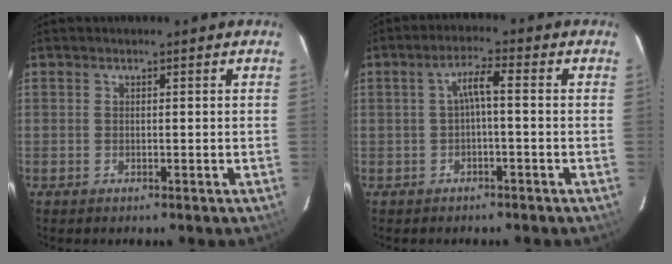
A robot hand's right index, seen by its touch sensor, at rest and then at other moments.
{"total": 3.4, "force": [-0.6, 0.3, 3.4], "torque": [-0.066, 0.009, -0.008]}